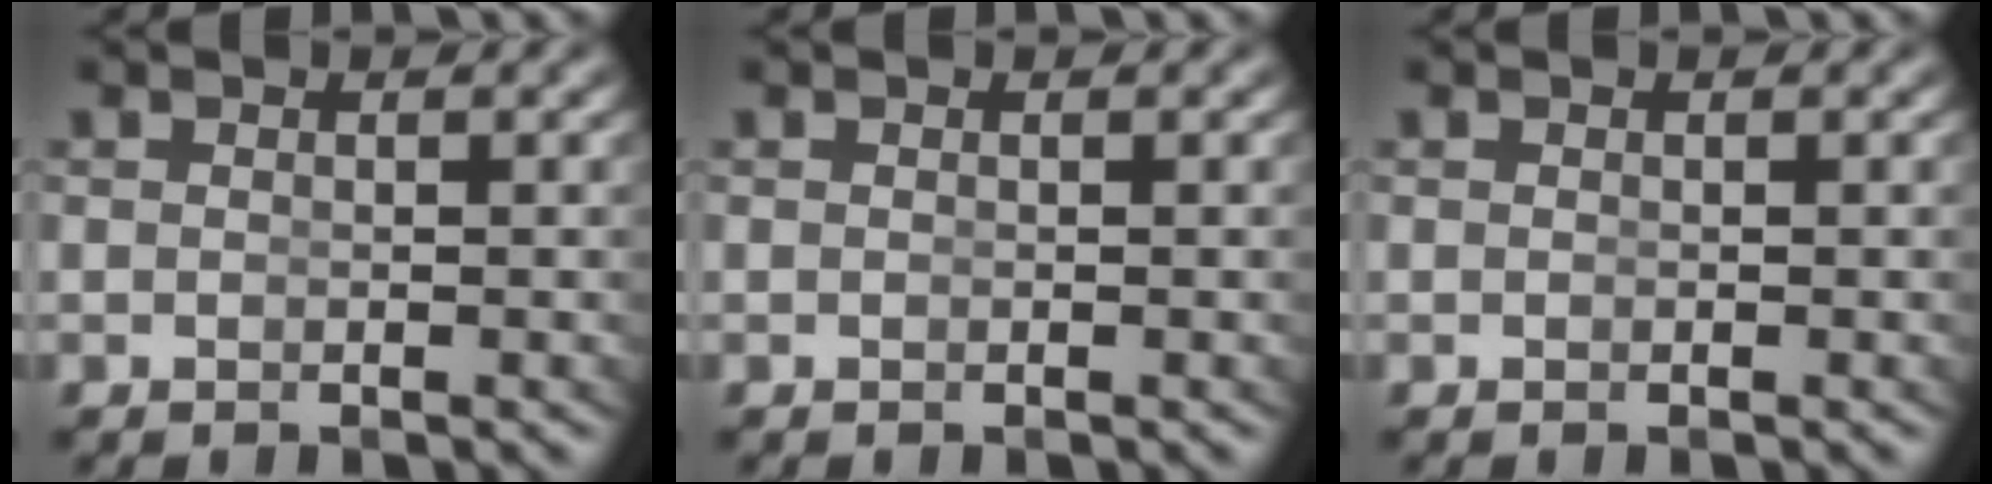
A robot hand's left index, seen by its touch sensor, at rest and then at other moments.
{"total": 0.0}
{"total": 0.0}